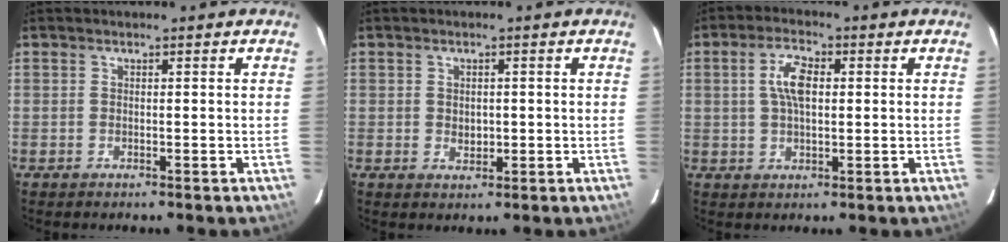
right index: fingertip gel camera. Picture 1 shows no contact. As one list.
[{"total": 2.4, "force": [-0.1, 1.9, 1.5], "torque": [-0.022, 0.001, 0.002]}, {"total": 6.0, "force": [1.1, 2.9, 5.2], "torque": [-0.098, 0.011, 0.021]}]